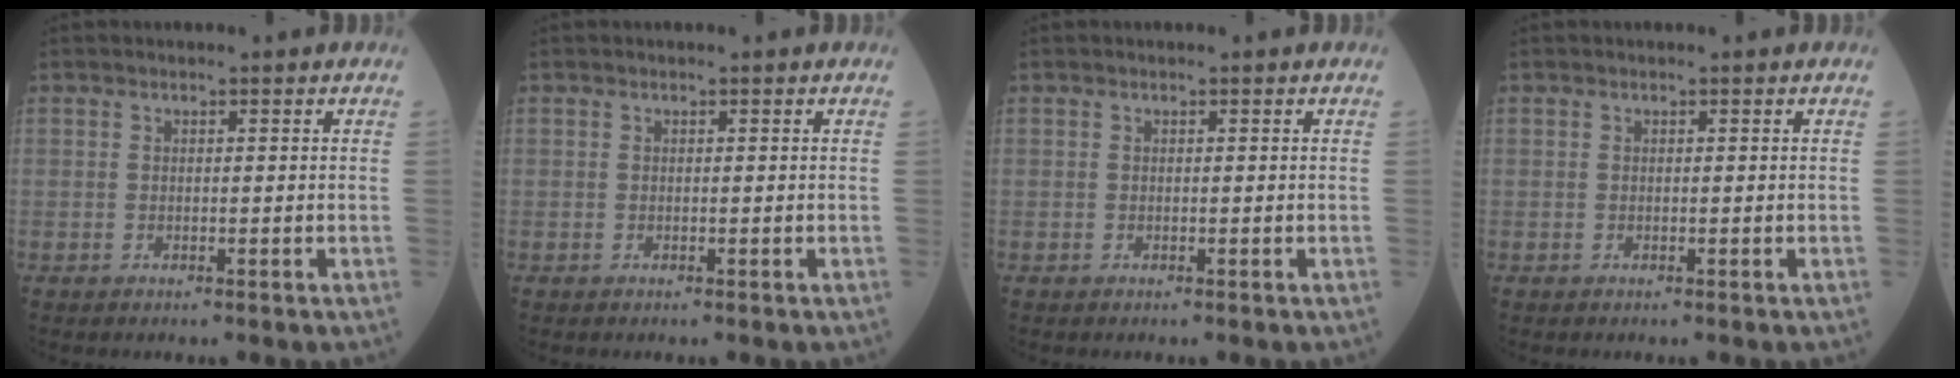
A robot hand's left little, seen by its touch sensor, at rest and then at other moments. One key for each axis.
{"total": 0.0}
{"total": 0.0}
{"total": 0.0}